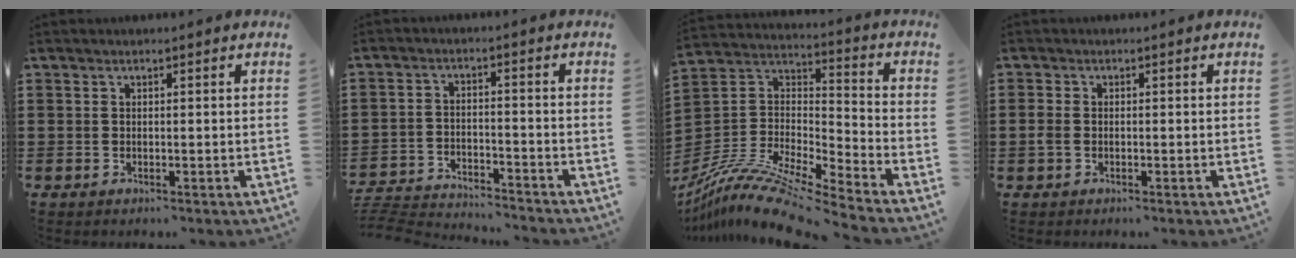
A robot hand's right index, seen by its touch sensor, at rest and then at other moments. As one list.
[{"total": 4.2, "force": [-4.2, 0.1, 0.3], "torque": [-0.024, -0.005, -0.095]}, {"total": 12.0, "force": [-10.4, 1.0, 5.8], "torque": [-0.122, 0.009, -0.210]}, {"total": 1.6, "force": [-0.4, 1.1, 1.1], "torque": [-0.030, 0.001, -0.011]}]